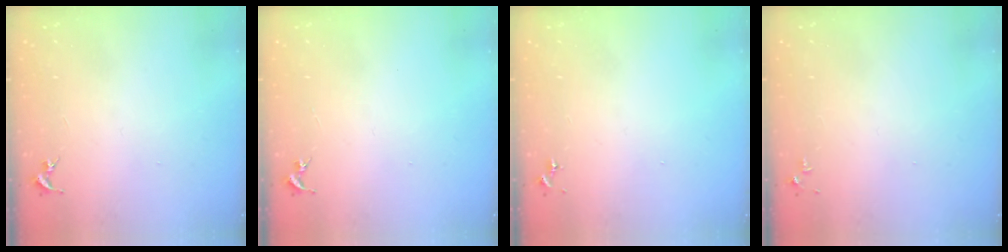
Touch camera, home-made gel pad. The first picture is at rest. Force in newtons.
{"total": 0.0}
{"total": 0.0}
{"total": 2.8, "press": 2.8, "slide": 0.4}